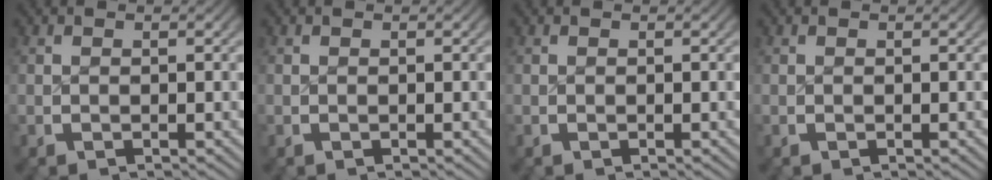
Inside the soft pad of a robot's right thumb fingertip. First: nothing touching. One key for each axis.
{"total": 0.0}
{"total": 0.0}
{"total": 0.0}